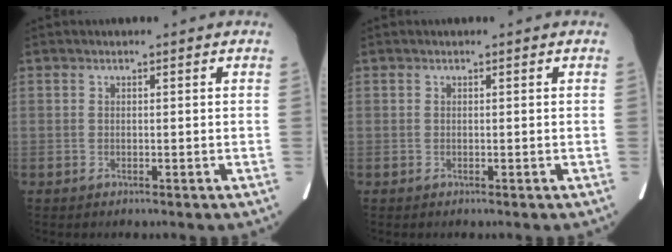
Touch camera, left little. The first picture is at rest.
{"total": 0.0}